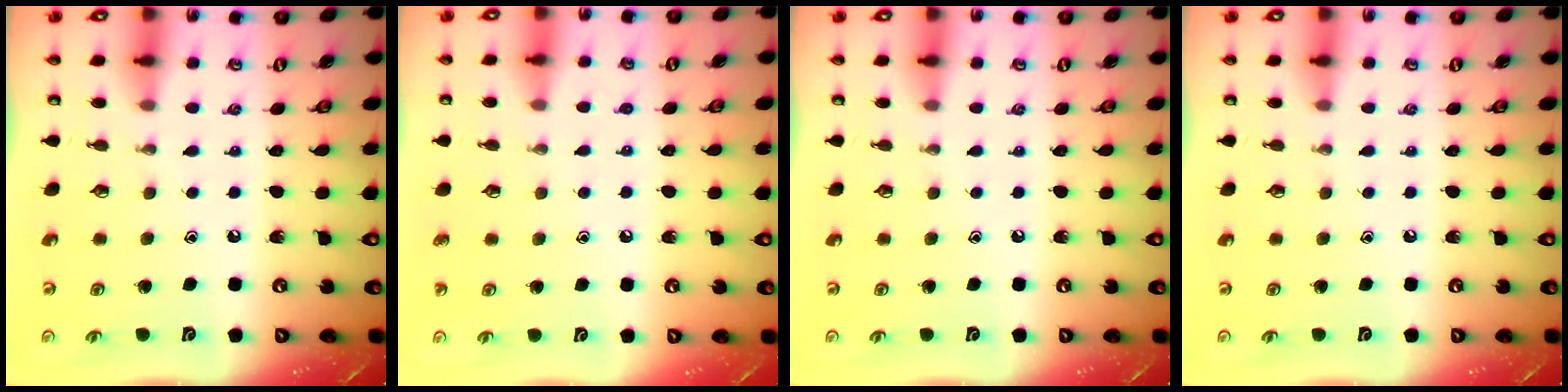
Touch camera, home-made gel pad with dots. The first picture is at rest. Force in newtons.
{"total": 2.9, "press": 2.9, "slide": 0.4}
{"total": 0.0}
{"total": 0.0}